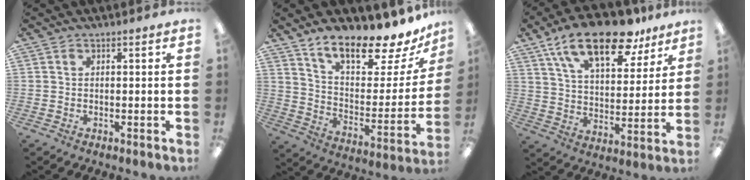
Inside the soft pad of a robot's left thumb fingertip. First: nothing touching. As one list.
[{"total": 16.1, "force": [13.1, 4.9, 7.9], "torque": [-0.123, -0.098, 0.225]}, {"total": 19.7, "force": [13.2, 8.5, 12.0], "torque": [-0.197, -0.061, 0.224]}]